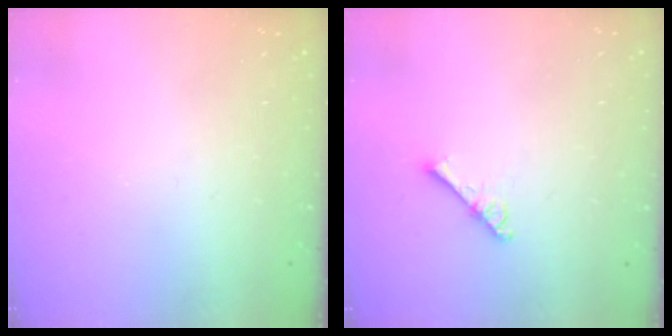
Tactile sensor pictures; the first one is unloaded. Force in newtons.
{"total": 2.5, "press": 2.5, "slide": 0.3}